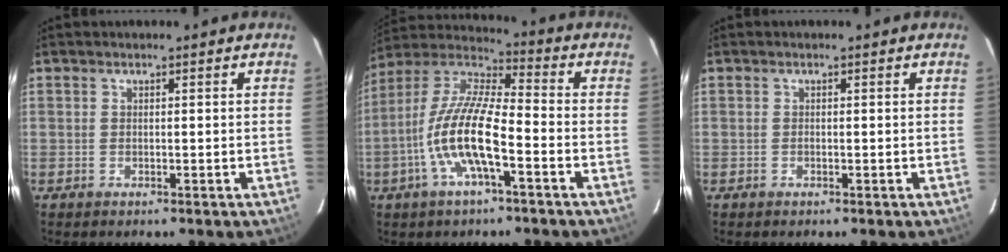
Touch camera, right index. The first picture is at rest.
{"total": 14.3, "force": [-5.1, 3.5, 12.8], "torque": [-0.260, -0.002, -0.105]}
{"total": 0.0}